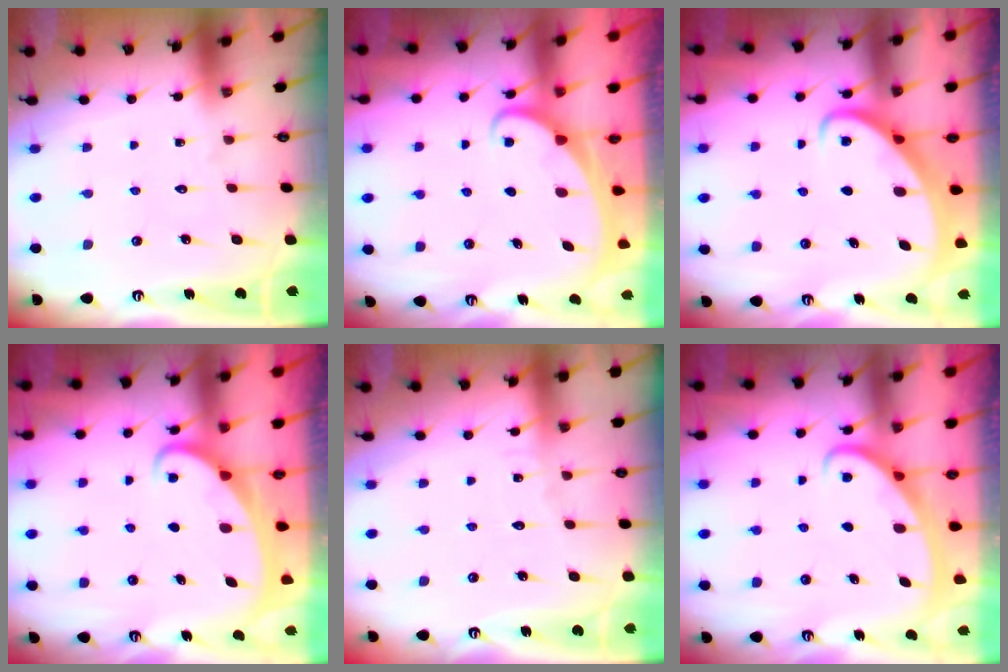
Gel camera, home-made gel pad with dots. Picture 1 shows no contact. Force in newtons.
{"total": 1.8, "press": 1.8, "slide": 0.2}
{"total": 2.7, "press": 2.7, "slide": 0.3}
{"total": 1.9, "press": 1.9, "slide": 0.3}
{"total": 4.3, "press": 4.3, "slide": 0.4}
{"total": 2.8, "press": 2.8, "slide": 0.4}